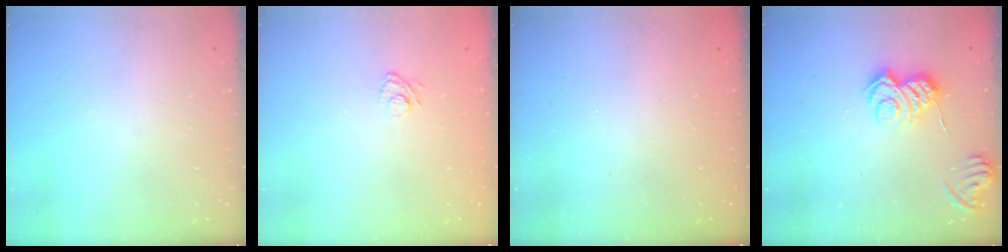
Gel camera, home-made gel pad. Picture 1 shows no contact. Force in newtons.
{"total": 6.1, "press": 5.9, "slide": 1.3}
{"total": 2.3, "press": 2.2, "slide": 0.8}
{"total": 7.8, "press": 7.7, "slide": 0.9}